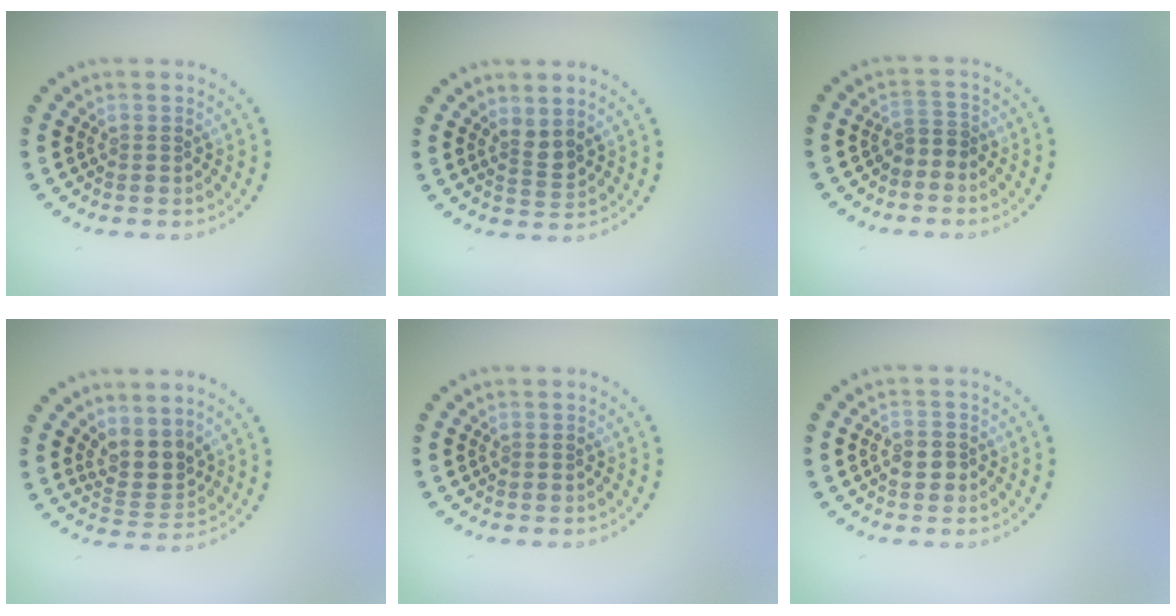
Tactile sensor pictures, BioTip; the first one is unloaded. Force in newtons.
{"total": 1.7, "press": 1.3, "slide": 1.1}
{"total": 1.3, "press": 1.0, "slide": 0.8}
{"total": 2.8, "press": 2.1, "slide": 1.9}
{"total": 0.0}
{"total": 1.6, "press": 1.6, "slide": 0.3}